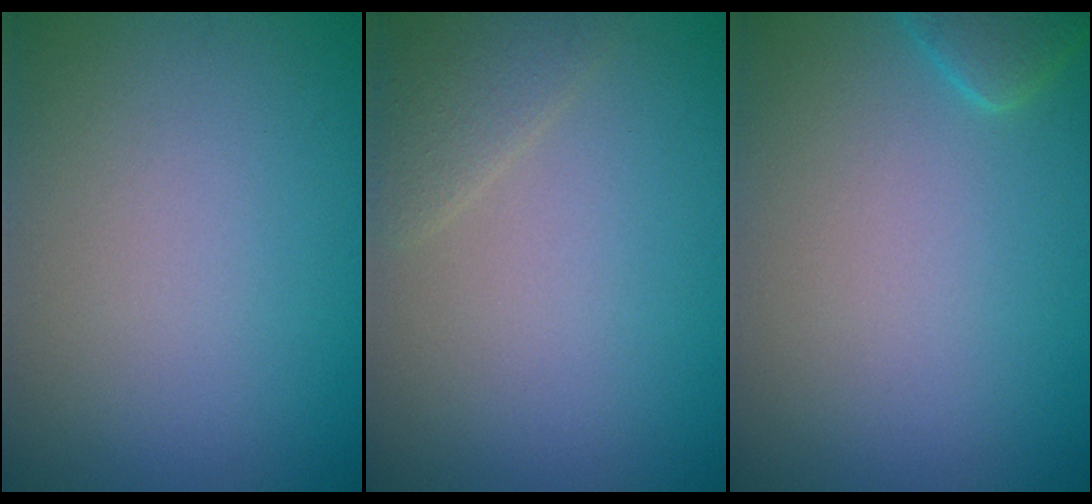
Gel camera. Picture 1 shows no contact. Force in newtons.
{"total": 1.6, "press": 1.6, "slide": 0.1}
{"total": 1.9, "press": 1.9, "slide": 0.2}